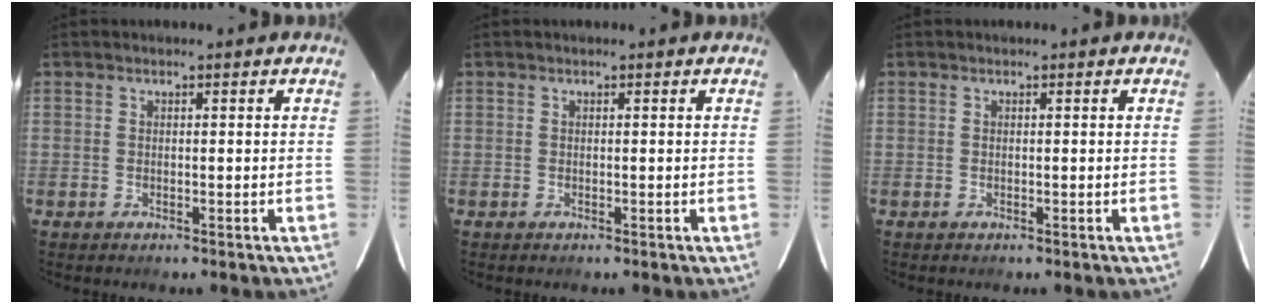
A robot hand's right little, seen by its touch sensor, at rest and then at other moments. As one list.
[{"total": 0.0}, {"total": 0.0}]